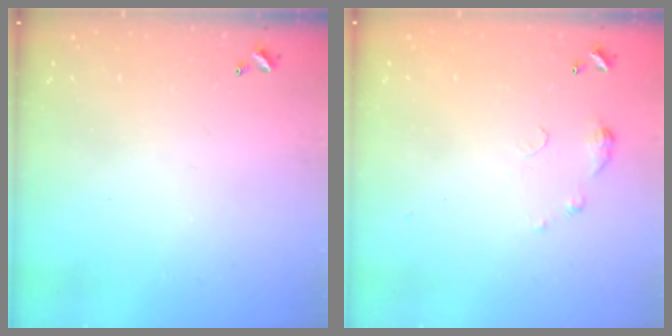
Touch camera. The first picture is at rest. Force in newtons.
{"total": 4.7, "press": 4.6, "slide": 0.7}